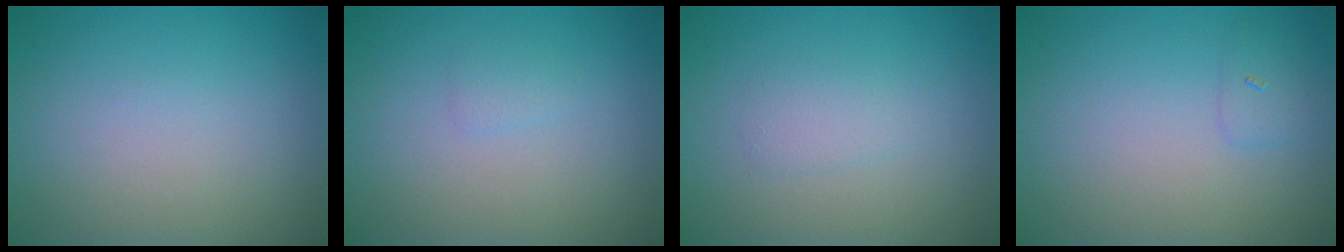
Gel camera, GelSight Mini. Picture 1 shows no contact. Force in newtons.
{"total": 0.7, "press": 0.7, "slide": 0.1}
{"total": 1.3, "press": 1.3, "slide": 0.0}
{"total": 1.1, "press": 1.1, "slide": 0.0}